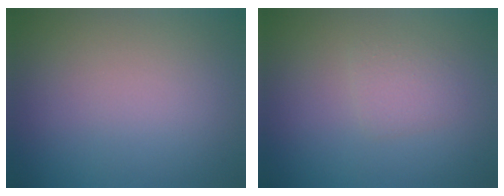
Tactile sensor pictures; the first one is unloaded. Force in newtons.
{"total": 1.6, "press": 1.6, "slide": 0.1}